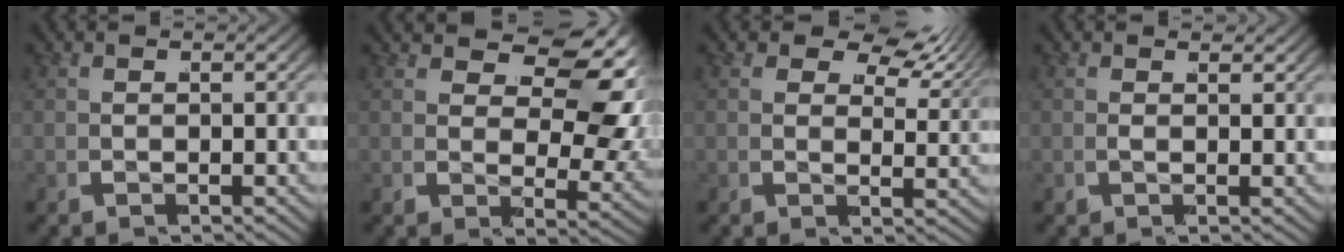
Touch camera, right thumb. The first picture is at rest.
{"total": 8.2, "force": [3.9, 4.0, 6.0], "torque": [-0.071, -0.011, 0.064]}
{"total": 4.5, "force": [3.2, 2.0, 2.3], "torque": [-0.025, 0.004, 0.042]}
{"total": 0.7, "force": [0.6, -0.3, 0.0], "torque": [-0.009, -0.001, 0.009]}